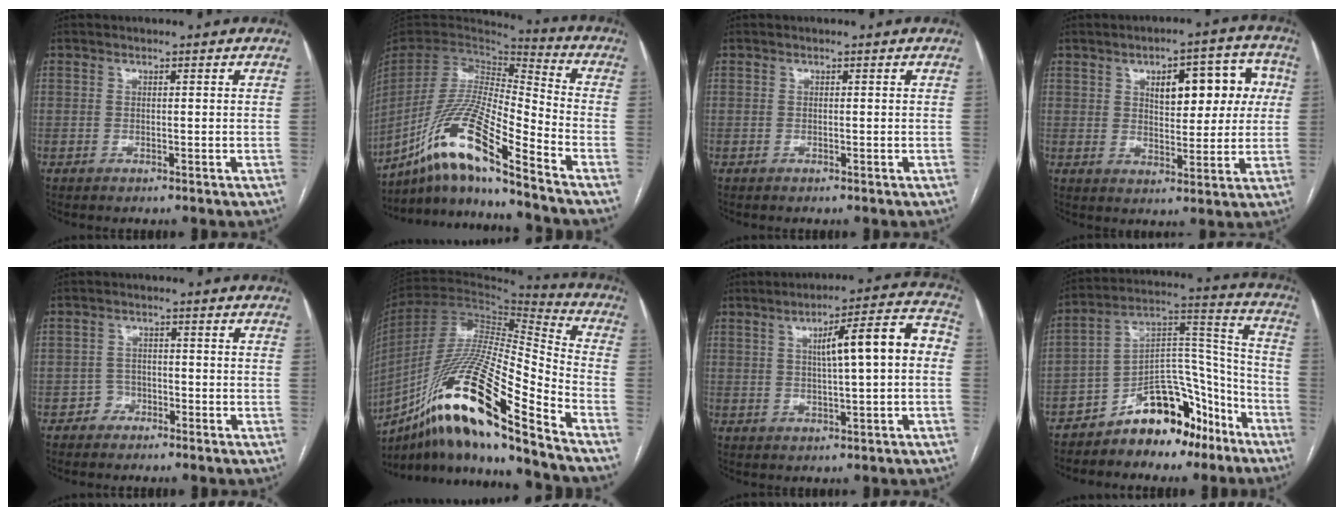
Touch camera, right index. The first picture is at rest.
{"total": 16.9, "force": [-11.9, 0.7, 12.0], "torque": [-0.247, -0.009, -0.223]}
{"total": 0.0}
{"total": 11.0, "force": [3.1, 5.1, 9.2], "torque": [-0.113, 0.030, 0.045]}
{"total": 2.3, "force": [-1.4, 1.8, -0.1], "torque": [0.004, 0.010, -0.033]}
{"total": 23.7, "force": [-14.3, 1.9, 18.8], "torque": [-0.355, -0.026, -0.260]}
{"total": 11.0, "force": [1.3, 1.5, 10.9], "torque": [-0.151, 0.034, 0.017]}
{"total": 14.7, "force": [-9.9, 7.1, 8.1], "torque": [-0.129, 0.059, -0.160]}